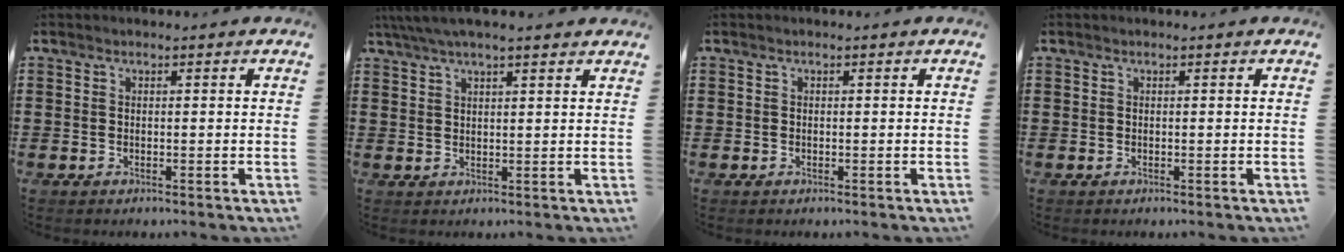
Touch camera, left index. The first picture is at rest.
{"total": 4.1, "force": [3.3, 0.4, 2.4], "torque": [-0.055, -0.003, 0.060]}
{"total": 0.0}
{"total": 0.0}